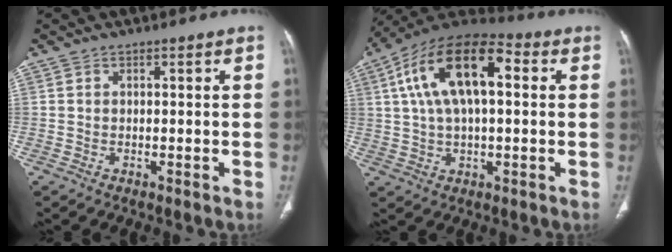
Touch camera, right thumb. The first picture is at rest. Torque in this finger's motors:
{"motor_torque": [-0.46, 3.61, 1.96, 0.16, 0.63]}